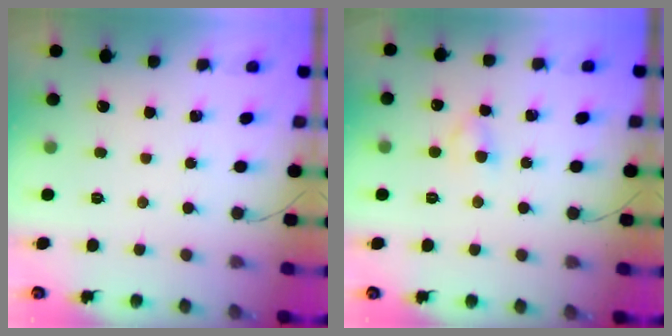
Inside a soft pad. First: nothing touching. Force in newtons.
{"total": 2.6, "press": 2.5, "slide": 0.9}